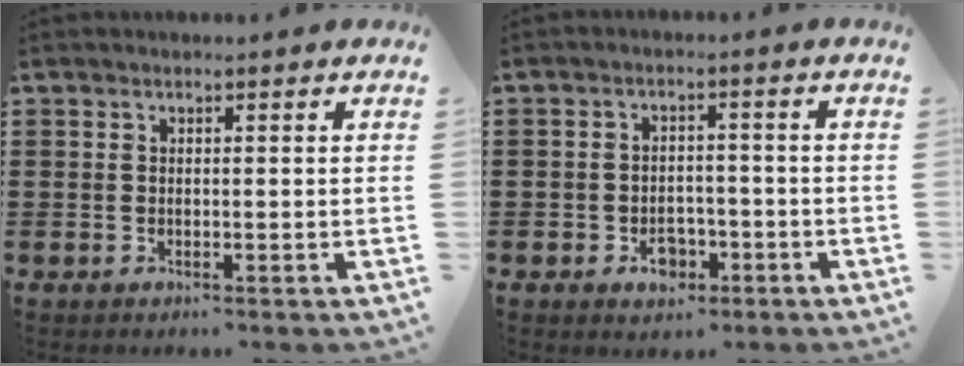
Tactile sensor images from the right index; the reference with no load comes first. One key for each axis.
{"total": 3.8, "fx": -1.9, "fy": 2.5, "fz": 2.1, "tx": -0.040, "ty": 0.002, "tz": -0.034}